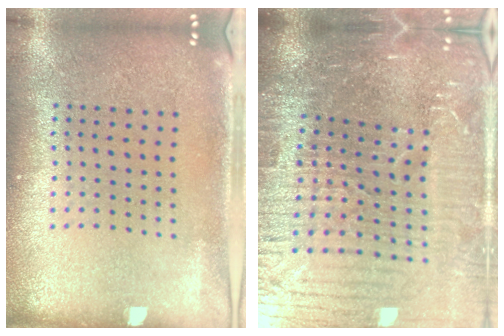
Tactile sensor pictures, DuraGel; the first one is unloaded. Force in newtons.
{"total": 6.9, "press": 6.0, "slide": 3.4}